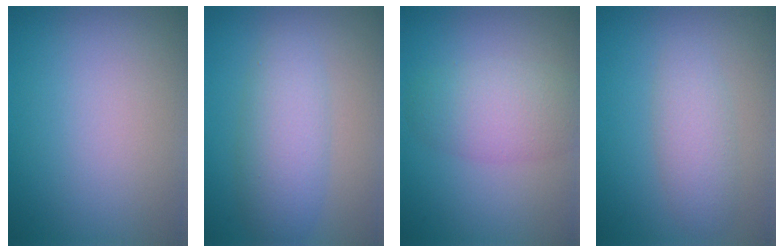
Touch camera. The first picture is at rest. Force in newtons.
{"total": 4.4, "press": 4.4, "slide": 0.1}
{"total": 4.2, "press": 4.2, "slide": 0.2}
{"total": 2.7, "press": 2.7, "slide": 0.0}